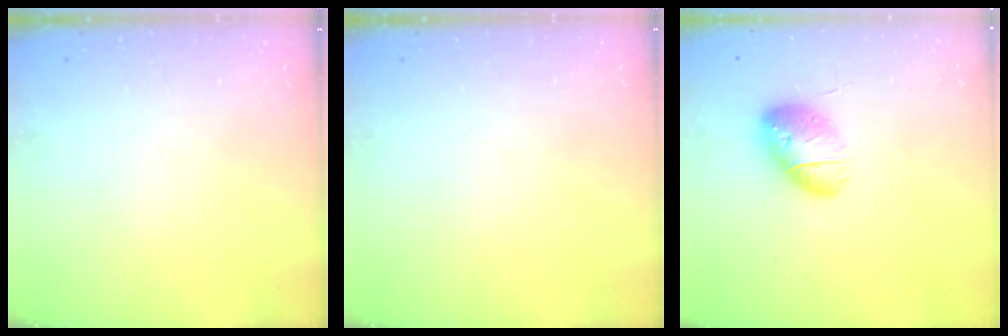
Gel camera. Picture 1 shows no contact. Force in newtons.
{"total": 0.0}
{"total": 12.9, "press": 12.6, "slide": 2.8}